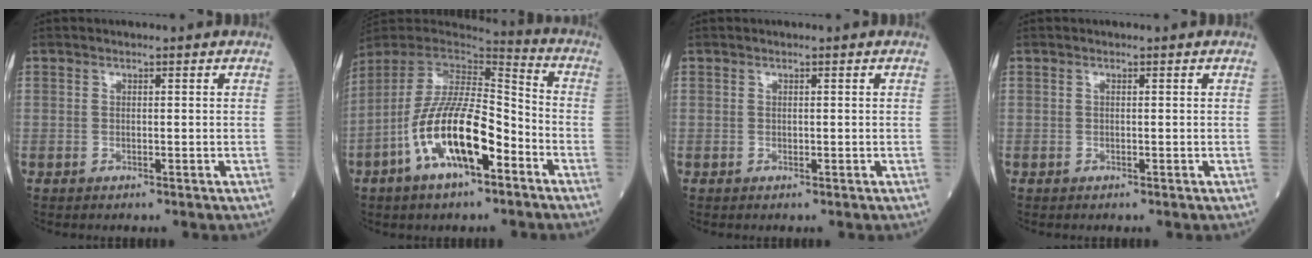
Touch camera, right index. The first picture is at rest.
{"total": 16.2, "force": [-6.9, 4.7, 13.9], "torque": [-0.276, 0.001, -0.123]}
{"total": 0.0}
{"total": 0.0}